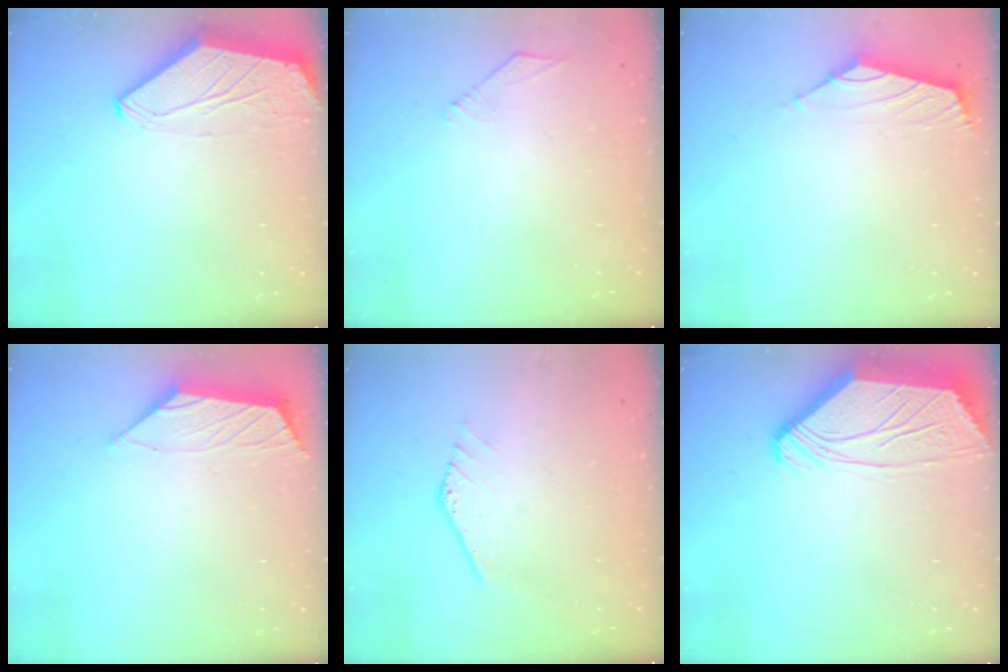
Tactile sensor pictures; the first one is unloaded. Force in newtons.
{"total": 2.6, "press": 2.5, "slide": 0.6}
{"total": 1.8, "press": 1.7, "slide": 0.6}
{"total": 1.6, "press": 1.5, "slide": 0.6}
{"total": 0.0}
{"total": 5.6, "press": 5.6, "slide": 0.7}